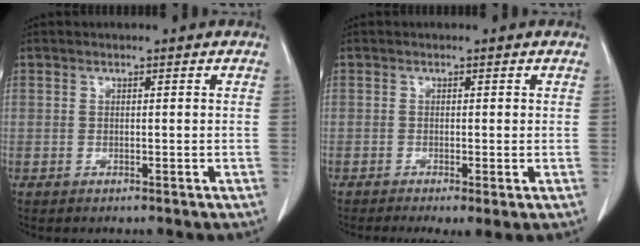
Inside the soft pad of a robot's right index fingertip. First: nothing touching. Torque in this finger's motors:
{"motor_torque": [1.09, -1.05, 0.41, 0.09]}